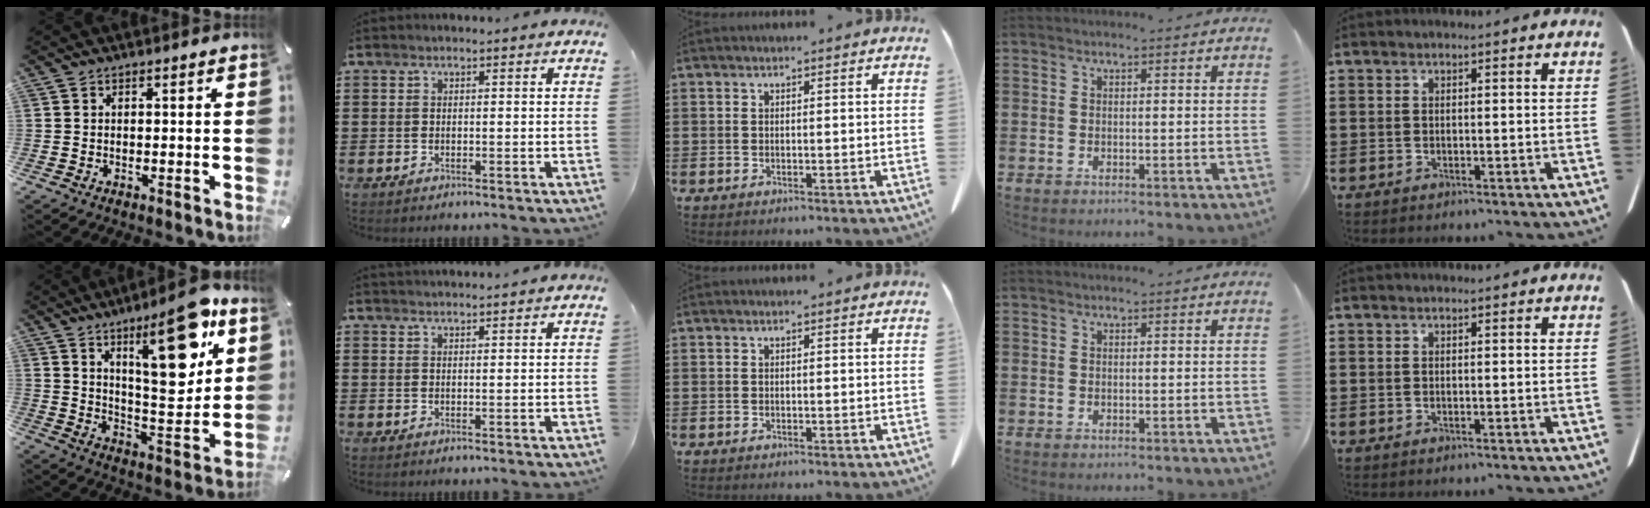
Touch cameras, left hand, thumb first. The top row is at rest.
{"thumb": {"total": 21.1, "force": [10.6, 8.0, 16.3], "torque": [-0.216, -0.063, 0.162]}, "index": {"total": 1.4, "force": [1.4, 0.0, 0.0], "torque": [-0.004, 0.001, 0.028]}}